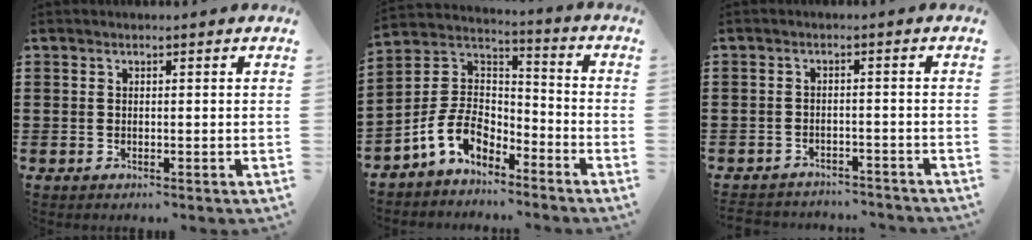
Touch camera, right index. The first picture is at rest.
{"total": 8.5, "force": [-5.1, 5.0, 4.5], "torque": [-0.123, 0.002, -0.105]}
{"total": 2.5, "force": [-2.5, 0.3, 0.0], "torque": [-0.007, 0.000, -0.053]}